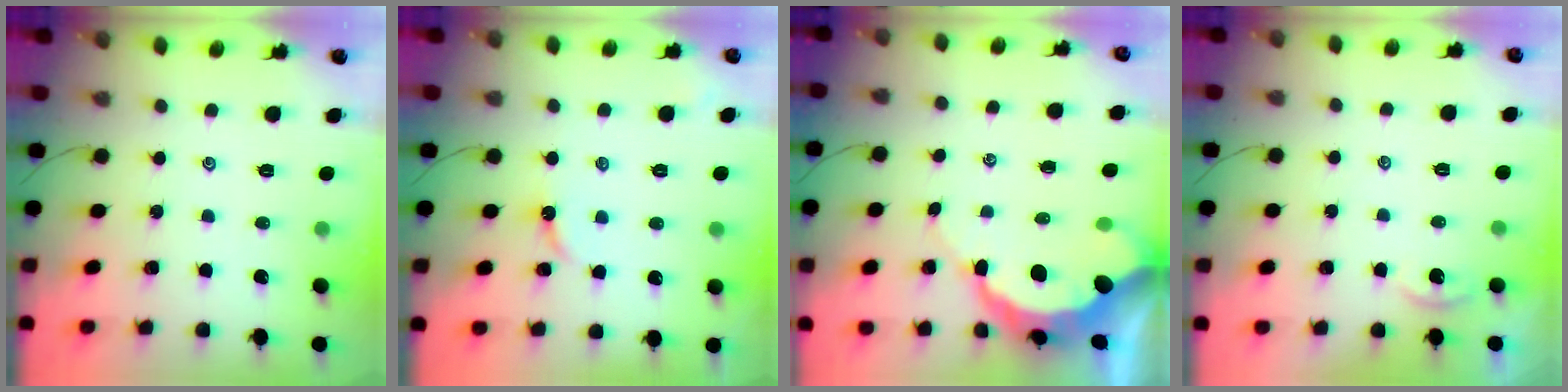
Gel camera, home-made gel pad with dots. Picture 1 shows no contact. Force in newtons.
{"total": 3.4, "press": 3.4, "slide": 0.3}
{"total": 9.6, "press": 9.6, "slide": 0.9}
{"total": 0.6, "press": 0.6, "slide": 0.2}